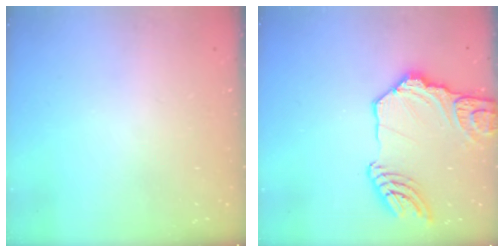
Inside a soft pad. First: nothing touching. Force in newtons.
{"total": 18.3, "press": 18.2, "slide": 2.1}